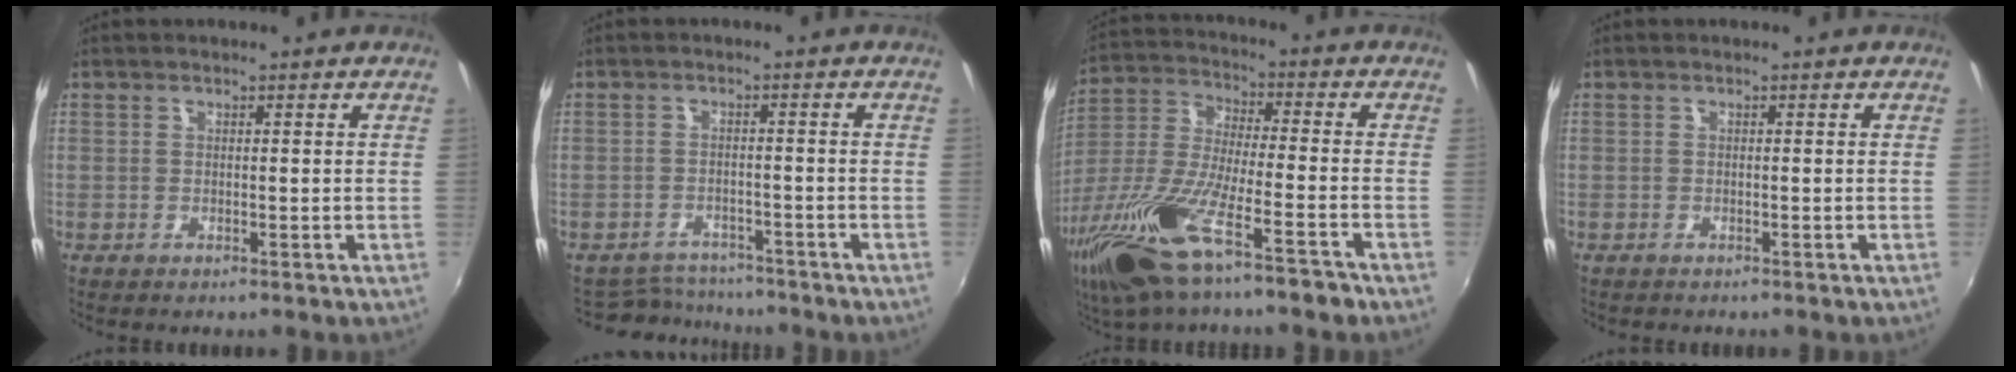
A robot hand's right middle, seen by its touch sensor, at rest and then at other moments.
{"total": 6.5, "force": [-6.1, 2.1, 0.2], "torque": [-0.023, 0.006, -0.098]}
{"total": 19.5, "force": [-12.6, 3.6, 14.5], "torque": [-0.303, -0.046, -0.236]}
{"total": 0.6, "force": [-0.6, 0.3, 0.1], "torque": [-0.004, -0.001, -0.009]}